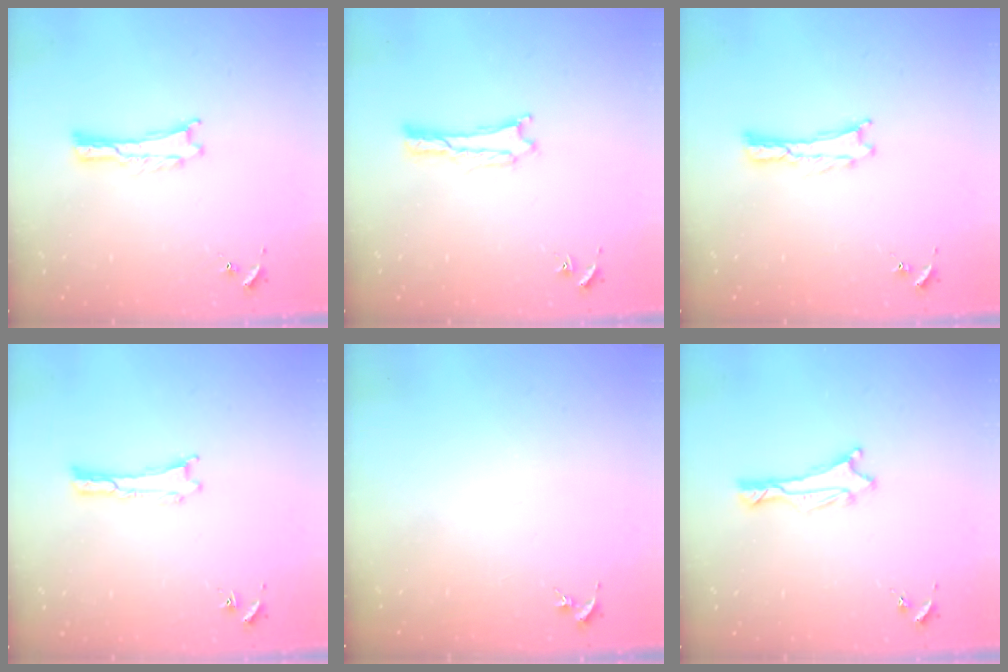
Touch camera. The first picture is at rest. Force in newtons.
{"total": 1.9, "press": 1.9, "slide": 0.1}
{"total": 0.0}
{"total": 0.0}
{"total": 0.0}
{"total": 1.5, "press": 1.5, "slide": 0.2}